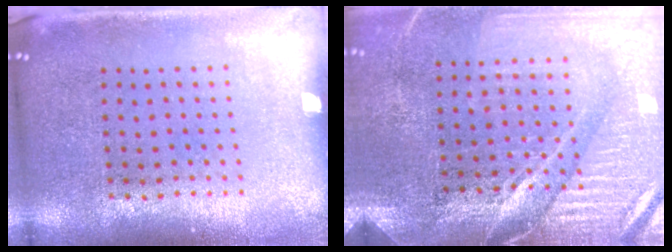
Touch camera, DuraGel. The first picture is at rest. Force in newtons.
{"total": 4.0, "press": 3.8, "slide": 1.5}